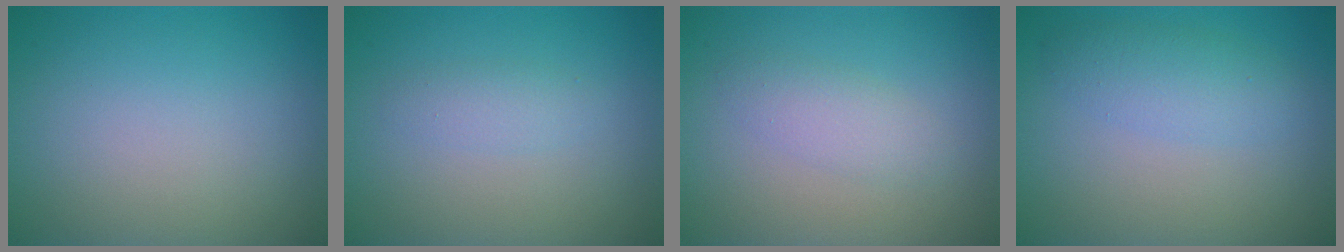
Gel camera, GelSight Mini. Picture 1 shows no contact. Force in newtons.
{"total": 1.4, "press": 1.4, "slide": 0.1}
{"total": 2.1, "press": 2.1, "slide": 0.1}
{"total": 2.6, "press": 2.6, "slide": 0.1}